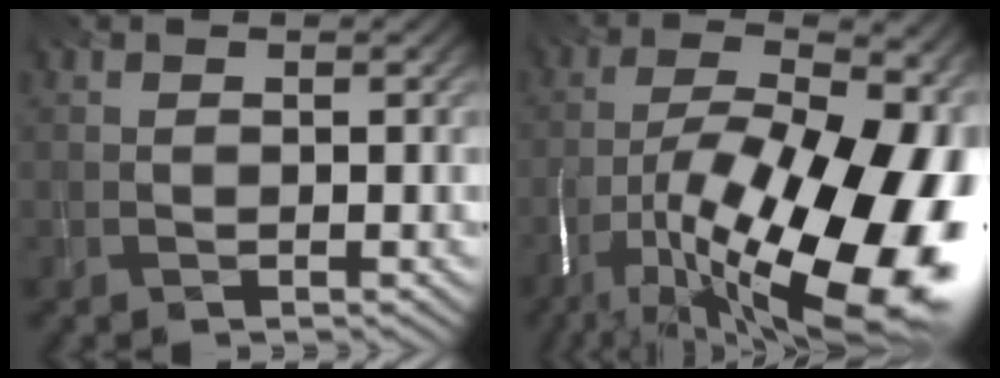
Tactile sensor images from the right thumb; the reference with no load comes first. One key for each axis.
{"total": 21.6, "fx": -8.9, "fy": 7.9, "fz": 18.0, "tx": -0.282, "ty": -0.027, "tz": -0.145}